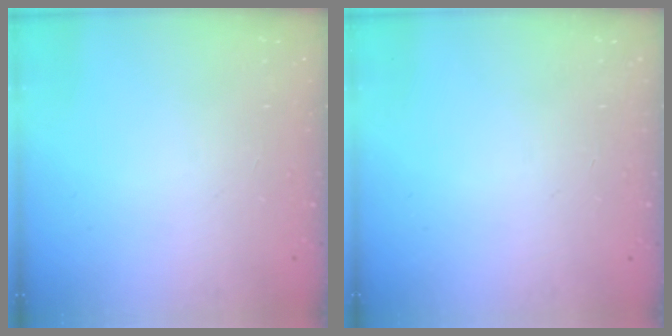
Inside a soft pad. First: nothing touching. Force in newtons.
{"total": 0.0}